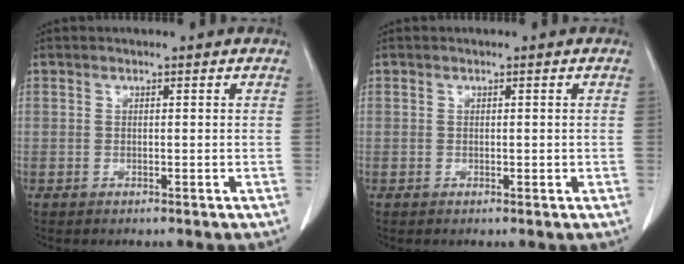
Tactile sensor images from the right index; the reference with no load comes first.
{"total": 0.6, "force": [0.1, 0.4, 0.4], "torque": [0.000, 0.002, 0.005]}